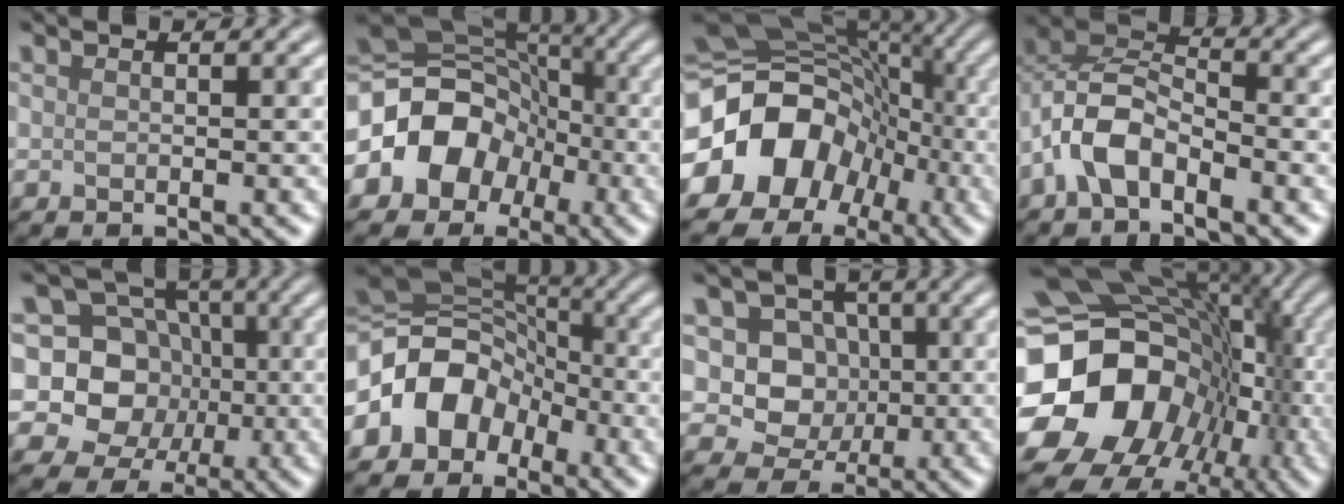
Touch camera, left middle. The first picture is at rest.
{"total": 10.8, "force": [-2.9, 9.1, 5.1], "torque": [-0.101, 0.000, -0.082]}
{"total": 12.9, "force": [-3.1, 10.7, 6.5], "torque": [-0.144, -0.010, -0.058]}
{"total": 5.1, "force": [-2.8, 2.7, 3.3], "torque": [-0.063, 0.014, -0.066]}
{"total": 12.6, "force": [1.0, 11.5, 5.0], "torque": [-0.120, 0.050, -0.015]}
{"total": 9.0, "force": [-3.2, 7.1, 4.4], "torque": [-0.091, 0.008, -0.078]}
{"total": 8.5, "force": [1.9, 7.6, 3.4], "torque": [-0.065, 0.025, 0.022]}
{"total": 18.9, "force": [-3.0, 15.9, 9.9], "torque": [-0.176, -0.017, -0.046]}